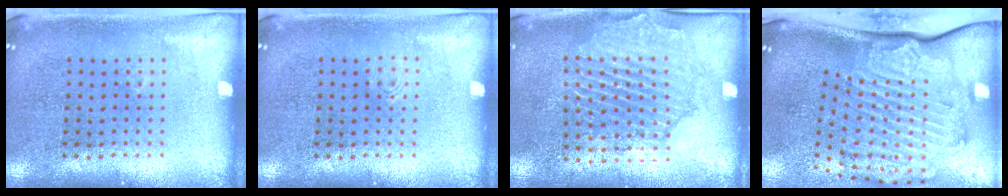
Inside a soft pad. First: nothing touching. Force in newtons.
{"total": 0.6, "press": 0.6, "slide": 0.1}
{"total": 1.8, "press": 1.8, "slide": 0.3}
{"total": 3.6, "press": 2.5, "slide": 2.6}